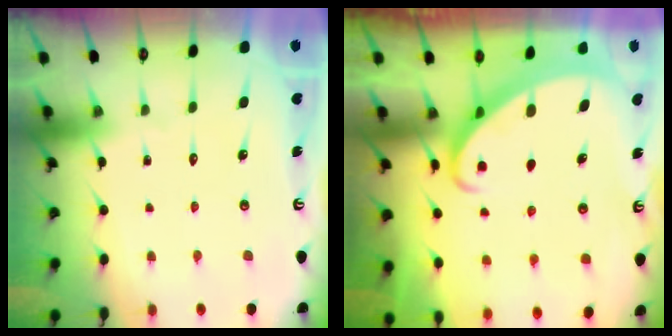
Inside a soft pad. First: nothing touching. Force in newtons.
{"total": 2.5, "press": 2.5, "slide": 0.3}